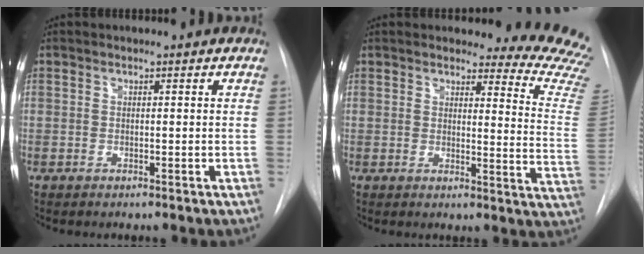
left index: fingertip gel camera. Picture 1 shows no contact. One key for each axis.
{"total": 14.9, "fx": 14.6, "fy": 1.6, "fz": 2.8, "tx": 0.002, "ty": -0.144, "tz": 0.122}